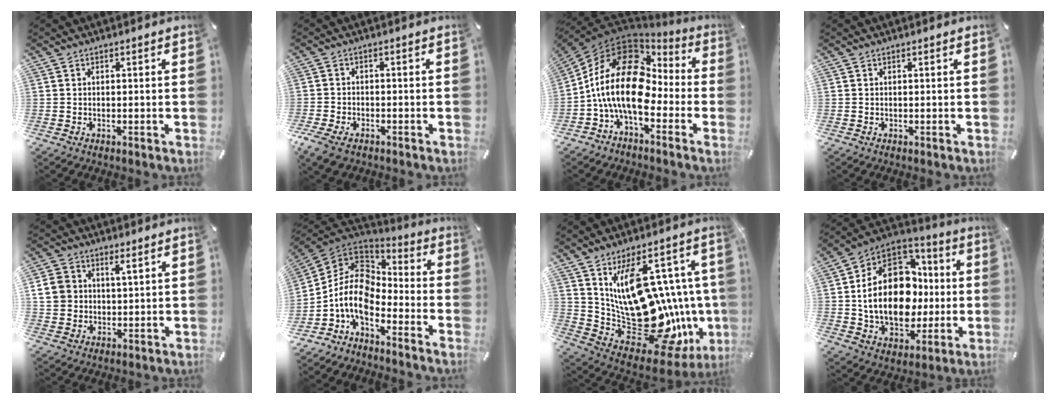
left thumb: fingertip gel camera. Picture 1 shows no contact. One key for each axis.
{"total": 4.2, "fx": -2.7, "fy": 2.4, "fz": 2.2, "tx": -0.061, "ty": 0.008, "tz": -0.057}
{"total": 19.9, "fx": -3.0, "fy": 12.3, "fz": 15.4, "tx": -0.340, "ty": 0.017, "tz": -0.055}
{"total": 0.0}
{"total": 6.5, "fx": 2.4, "fy": 5.3, "fz": 2.9, "tx": -0.063, "ty": 0.002, "tz": 0.043}
{"total": 11.6, "fx": -5.0, "fy": 7.1, "fz": 7.7, "tx": -0.180, "ty": 0.010, "tz": -0.099}
{"total": 24.6, "fx": 1.8, "fy": 14.4, "fz": 19.8, "tx": -0.327, "ty": -0.044, "tz": 0.062}
{"total": 21.2, "fx": -0.3, "fy": 15.6, "fz": 14.4, "tx": -0.282, "ty": -0.002, "tz": -0.003}